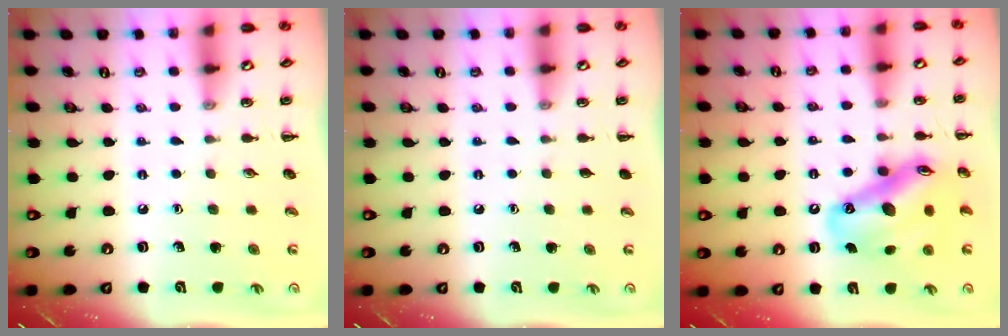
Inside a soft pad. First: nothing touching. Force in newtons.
{"total": 0.0}
{"total": 16.9, "press": 16.1, "slide": 5.2}